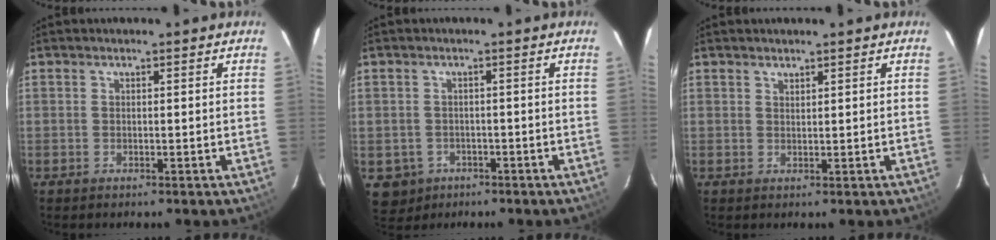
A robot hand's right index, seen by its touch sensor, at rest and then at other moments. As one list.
[{"total": 5.3, "force": [-1.9, 4.8, 0.9], "torque": [-0.027, 0.010, -0.019]}, {"total": 1.0, "force": [0.9, 0.3, 0.2], "torque": [-0.004, 0.001, 0.017]}]